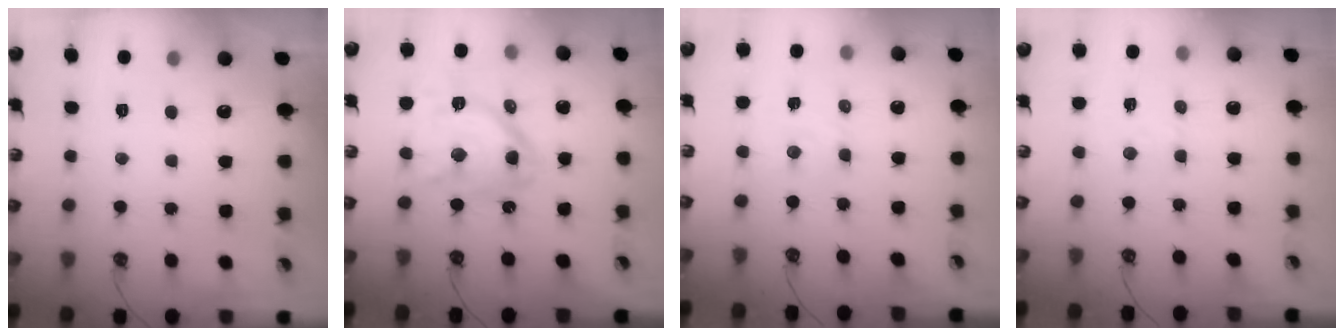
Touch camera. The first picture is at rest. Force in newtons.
{"total": 15.1, "press": 15.0, "slide": 0.9}
{"total": 2.1, "press": 2.0, "slide": 0.5}
{"total": 3.4, "press": 3.4, "slide": 0.5}